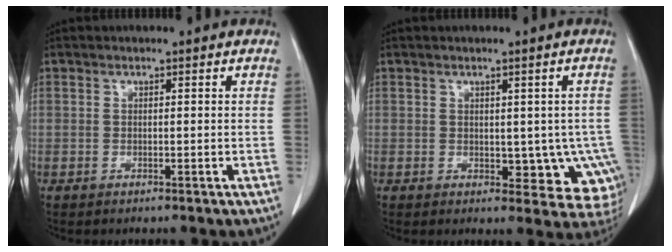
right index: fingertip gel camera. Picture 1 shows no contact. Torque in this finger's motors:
{"motor_torque": [0.09, 0.16, 0.03, 0.01]}